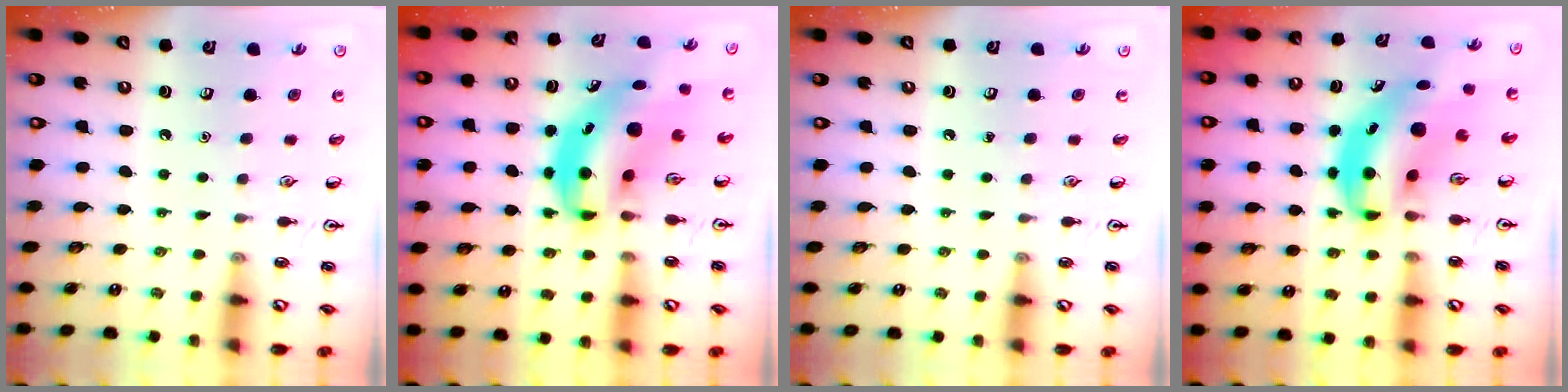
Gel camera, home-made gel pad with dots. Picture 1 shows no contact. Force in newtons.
{"total": 7.5, "press": 7.2, "slide": 2.3}
{"total": 0.0}
{"total": 7.5, "press": 7.2, "slide": 2.3}